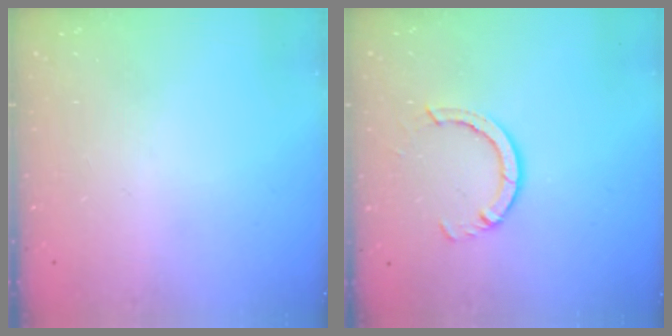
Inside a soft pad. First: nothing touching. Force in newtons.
{"total": 5.8, "press": 5.8, "slide": 0.6}